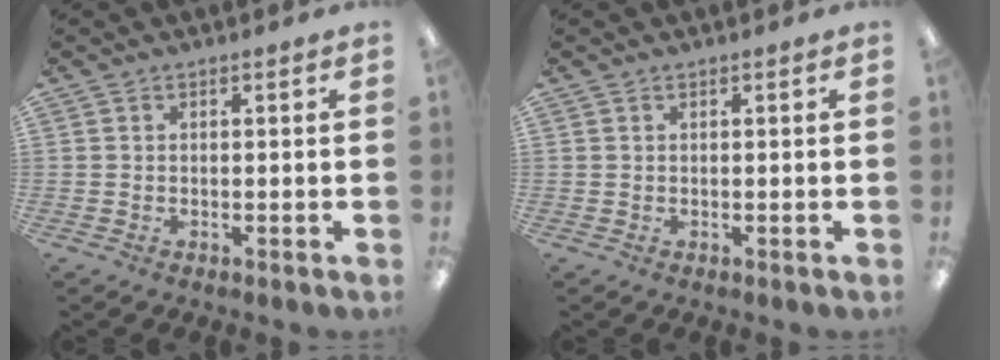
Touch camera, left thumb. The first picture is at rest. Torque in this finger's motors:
{"motor_torque": [0.00, 0.00, -0.10, 0.10, 0.00]}